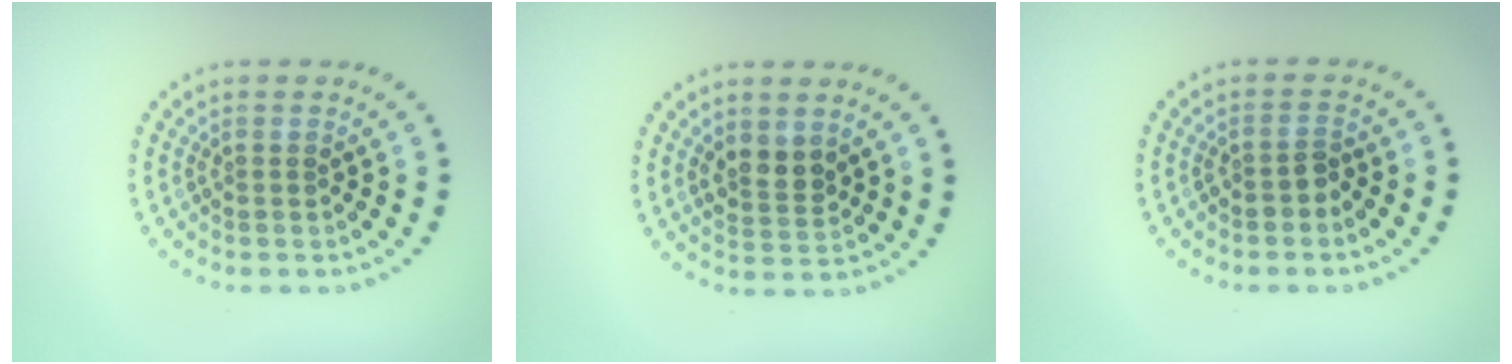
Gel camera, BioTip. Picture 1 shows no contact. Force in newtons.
{"total": 2.5, "press": 2.3, "slide": 1.0}
{"total": 1.1, "press": 1.0, "slide": 0.4}